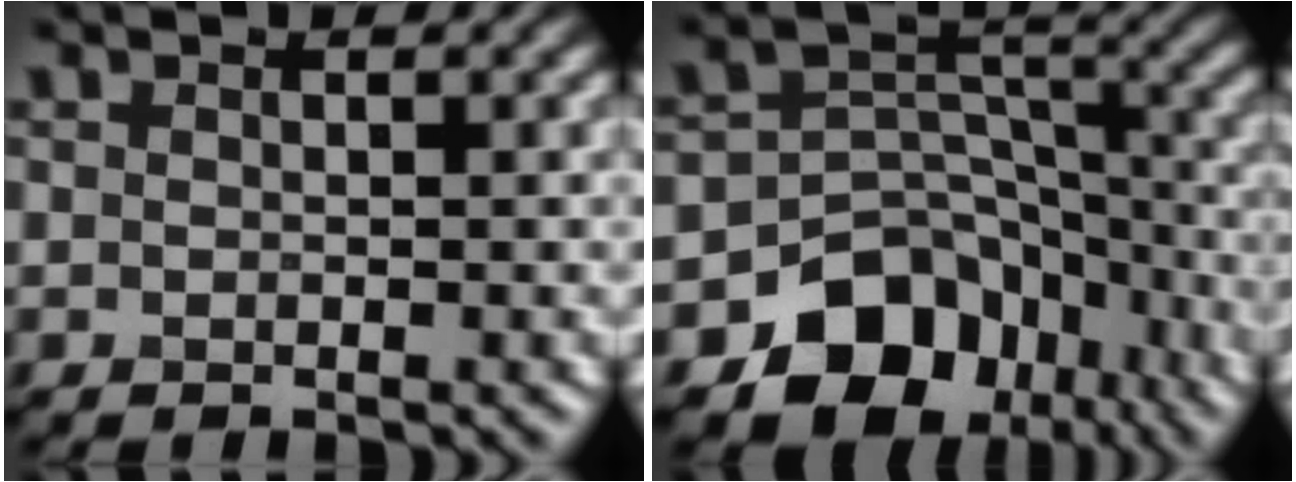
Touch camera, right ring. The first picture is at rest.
{"total": 9.8, "force": [-5.8, 7.0, 3.7], "torque": [-0.042, -0.008, -0.095]}